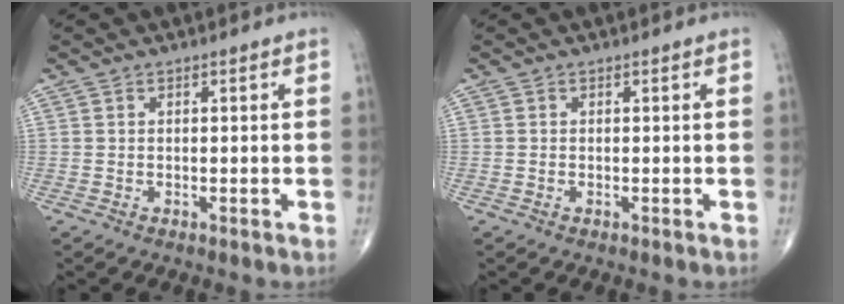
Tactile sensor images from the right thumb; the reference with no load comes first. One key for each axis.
{"total": 0.0}